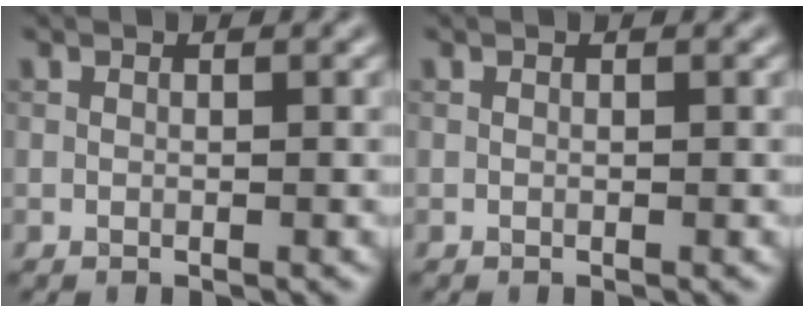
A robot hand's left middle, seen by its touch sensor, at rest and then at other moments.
{"total": 0.0}